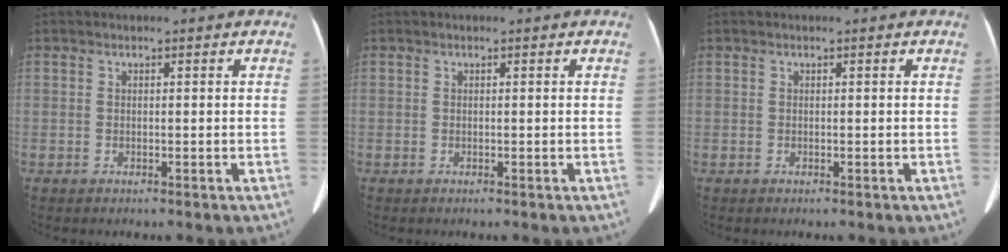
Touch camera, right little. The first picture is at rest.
{"total": 0.0}
{"total": 0.0}